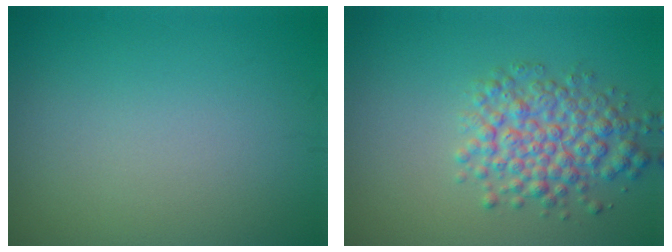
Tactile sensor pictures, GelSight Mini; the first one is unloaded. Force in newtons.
{"total": 4.8, "press": 4.8, "slide": 0.2}